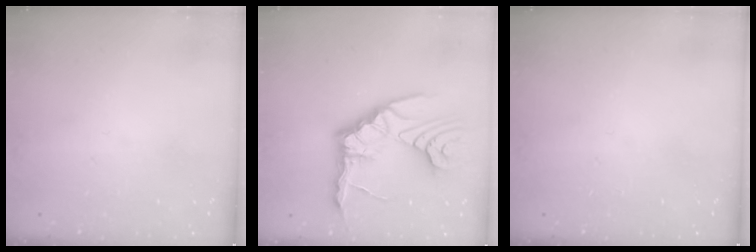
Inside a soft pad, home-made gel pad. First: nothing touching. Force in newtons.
{"total": 12.8, "press": 12.7, "slide": 2.0}
{"total": 0.0}